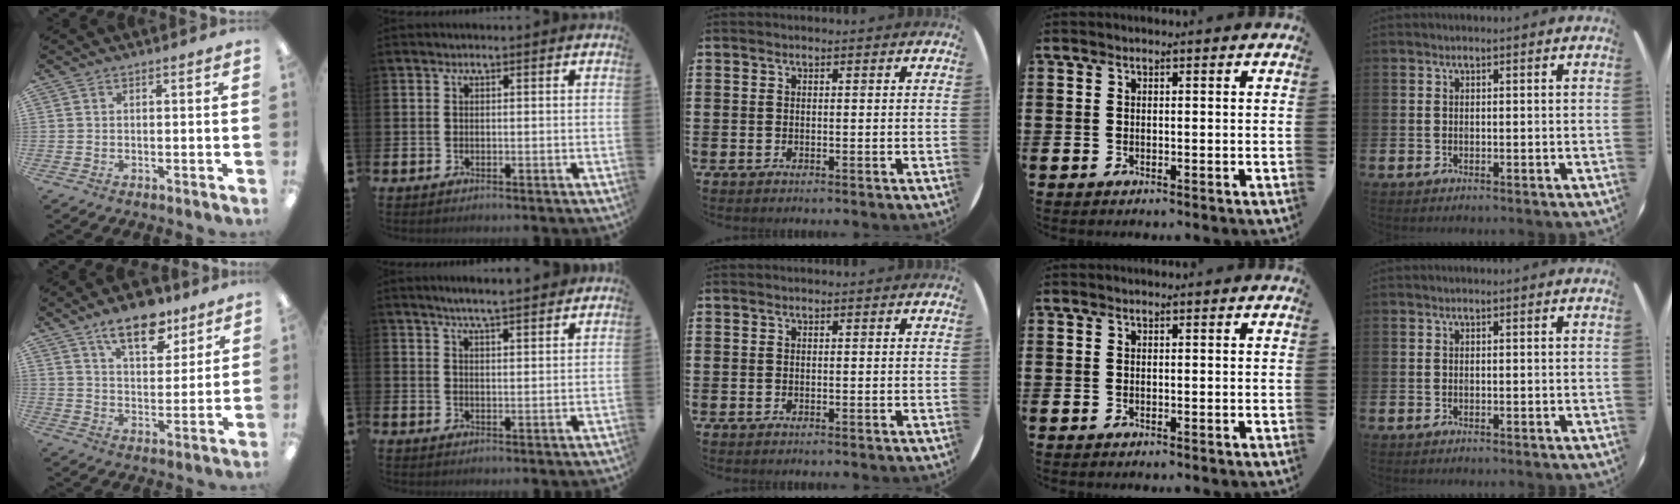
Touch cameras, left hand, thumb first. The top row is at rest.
{"thumb": {"total": 12.5, "force": [8.9, 5.7, 6.8], "torque": [-0.098, -0.041, 0.155]}, "index": {"total": 4.6, "force": [4.4, -0.1, 1.3], "torque": [-0.034, -0.017, 0.079]}}